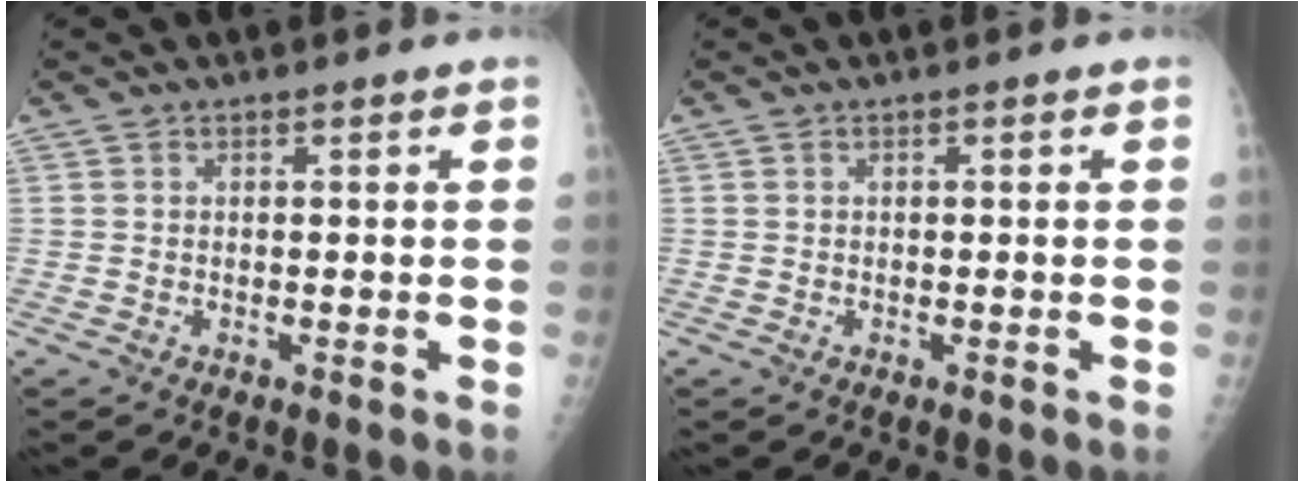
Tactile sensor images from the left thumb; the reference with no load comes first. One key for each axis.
{"total": 0.0}